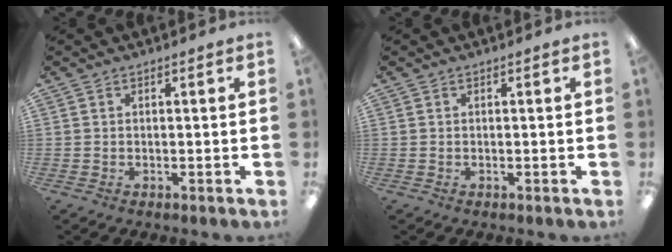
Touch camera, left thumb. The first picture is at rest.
{"total": 0.0}